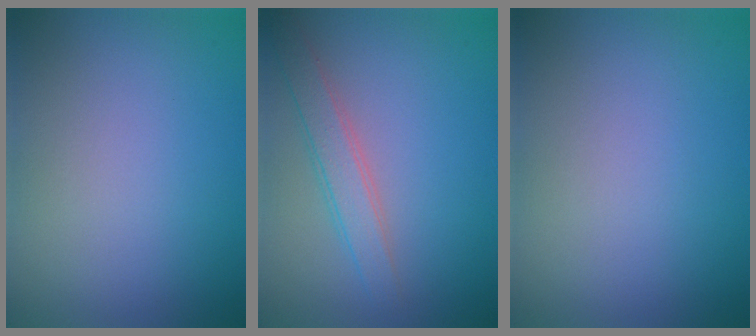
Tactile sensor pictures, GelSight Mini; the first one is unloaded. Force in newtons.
{"total": 2.8, "press": 2.8, "slide": 0.1}
{"total": 0.0}